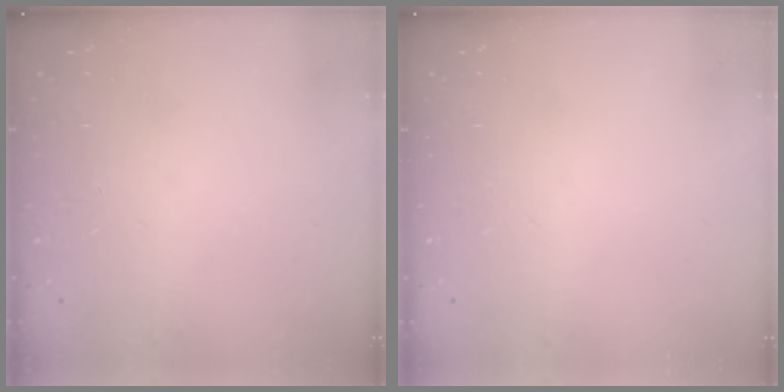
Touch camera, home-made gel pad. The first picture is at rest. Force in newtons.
{"total": 0.0}